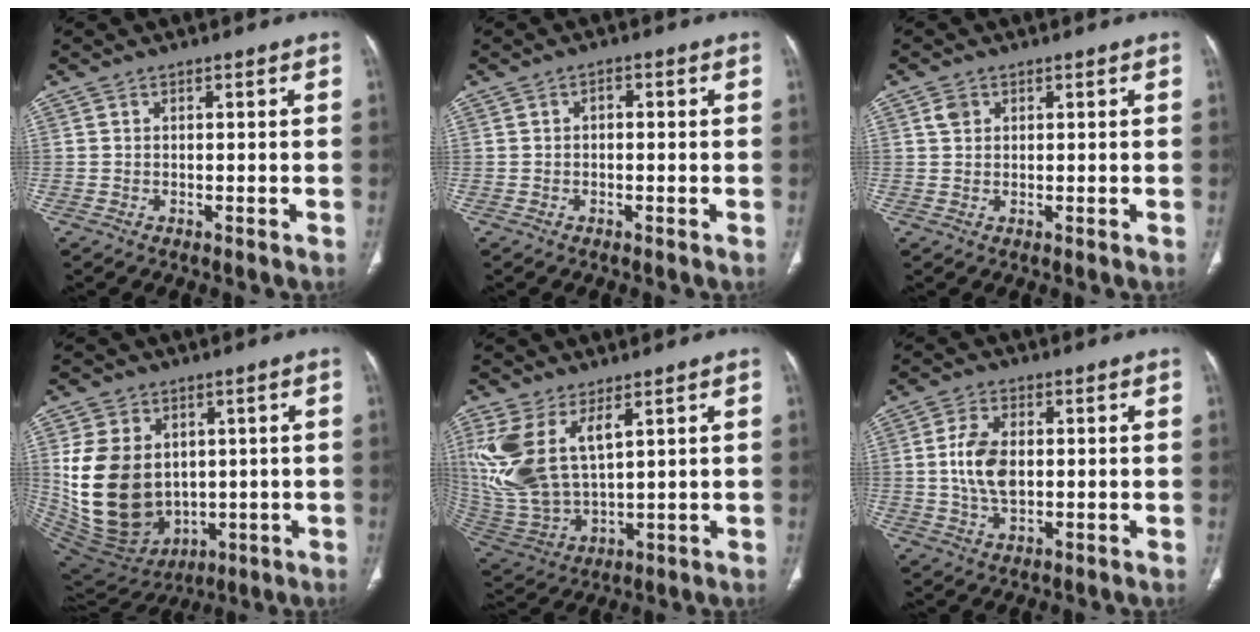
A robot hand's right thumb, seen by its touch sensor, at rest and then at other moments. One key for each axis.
{"total": 1.4, "fx": 0.1, "fy": 0.9, "fz": 1.0, "tx": -0.013, "ty": 0.006, "tz": -0.003}
{"total": 2.0, "fx": 0.9, "fy": 1.5, "fz": 0.9, "tx": -0.011, "ty": 0.001, "tz": 0.017}
{"total": 19.4, "fx": 1.5, "fy": 14.9, "fz": 12.5, "tx": -0.214, "ty": -0.015, "tz": 0.063}
{"total": 16.6, "fx": 6.3, "fy": 8.5, "fz": 12.7, "tx": -0.273, "ty": -0.018, "tz": 0.146}
{"total": 8.2, "fx": 0.4, "fy": 5.0, "fz": 6.6, "tx": -0.125, "ty": -0.001, "tz": 0.010}